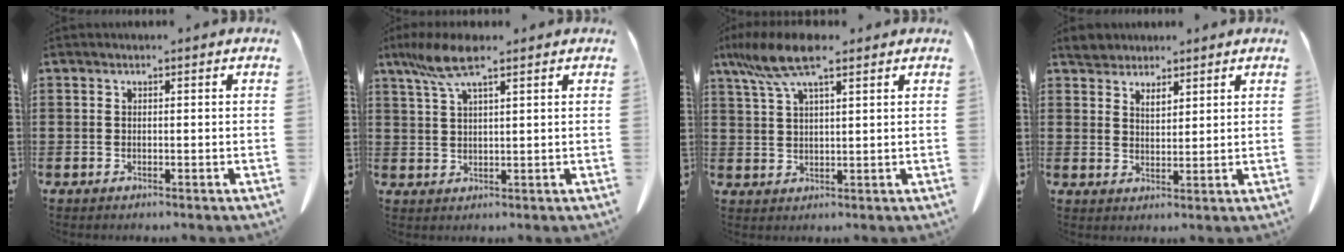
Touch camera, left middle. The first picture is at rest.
{"total": 6.8, "force": [4.2, 1.4, 5.2], "torque": [-0.116, -0.002, 0.073]}
{"total": 8.6, "force": [5.7, 1.9, 6.1], "torque": [-0.139, -0.009, 0.101]}
{"total": 3.5, "force": [3.0, 1.7, 0.7], "torque": [-0.024, 0.004, 0.057]}